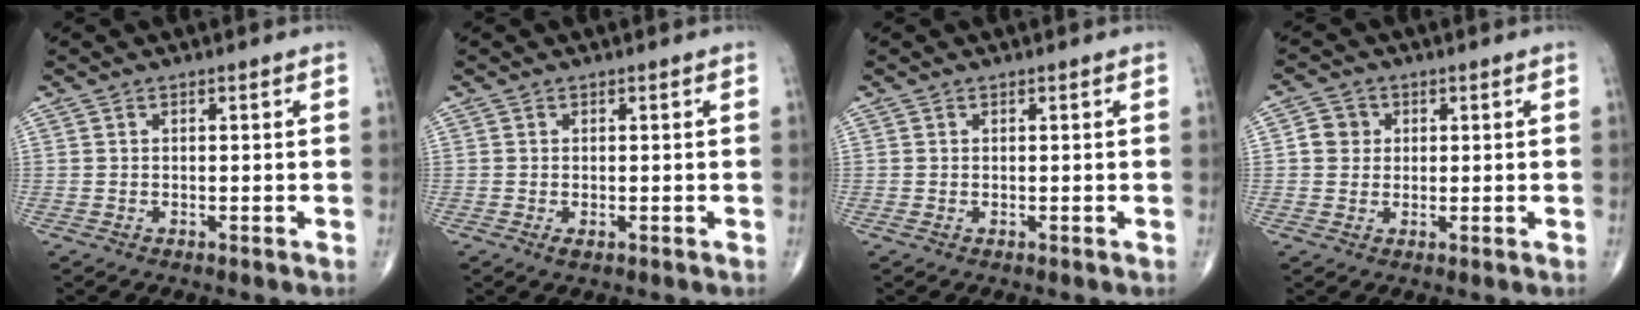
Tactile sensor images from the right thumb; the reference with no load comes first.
{"total": 1.1, "force": [-0.4, 0.5, 0.9], "torque": [-0.018, -0.004, -0.006]}
{"total": 0.0}
{"total": 3.9, "force": [0.6, 3.6, 1.3], "torque": [-0.004, 0.004, 0.005]}